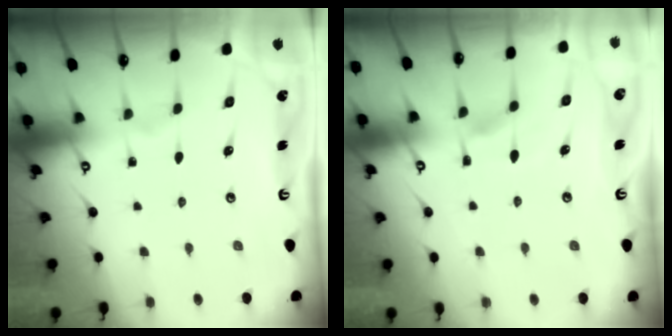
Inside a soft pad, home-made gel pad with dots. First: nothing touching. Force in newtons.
{"total": 3.9, "press": 3.9, "slide": 0.3}